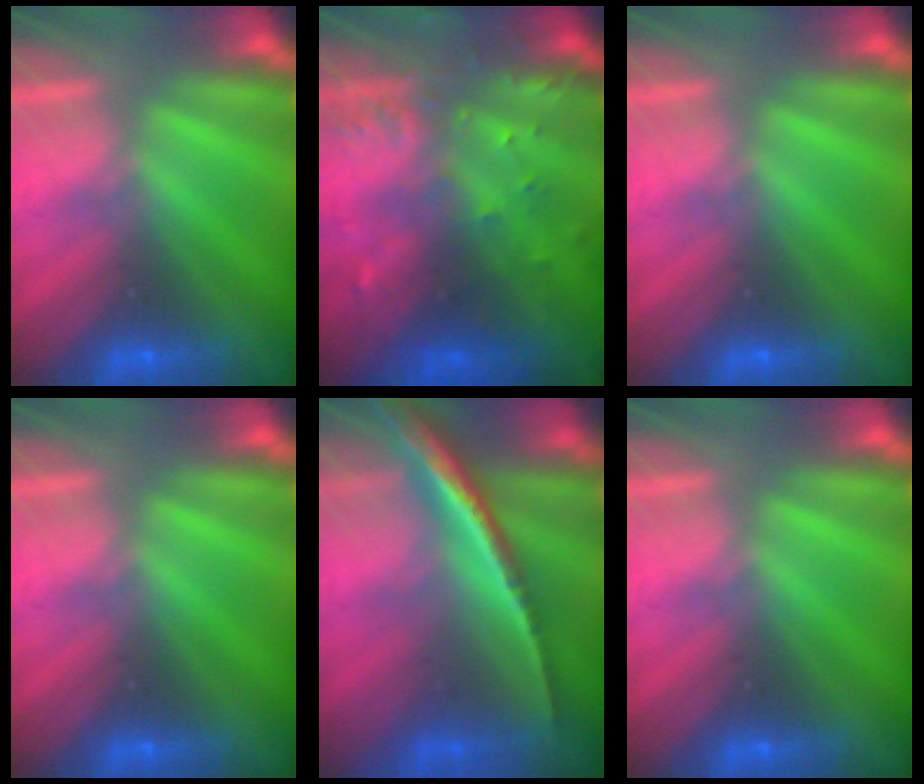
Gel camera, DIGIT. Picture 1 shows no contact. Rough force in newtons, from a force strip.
{"total": 5.8}
{"total": 0.0}
{"total": 0.0}
{"total": 1.8}
{"total": 0.0}